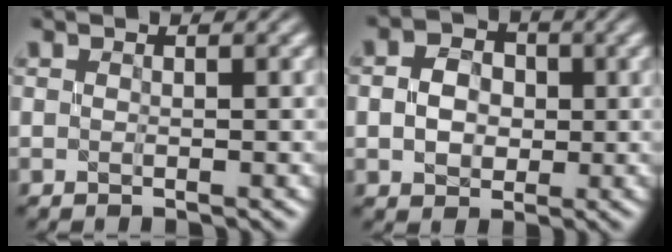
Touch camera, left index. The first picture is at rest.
{"total": 3.7, "force": [-0.1, 3.0, 2.1], "torque": [-0.043, 0.001, -0.008]}